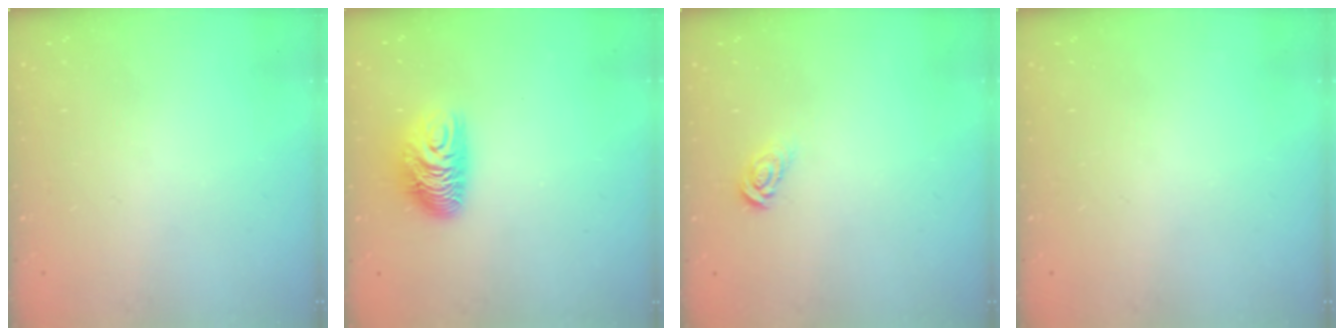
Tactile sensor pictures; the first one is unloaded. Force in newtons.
{"total": 8.8, "press": 8.8, "slide": 0.8}
{"total": 5.2, "press": 5.2, "slide": 0.4}
{"total": 0.0}